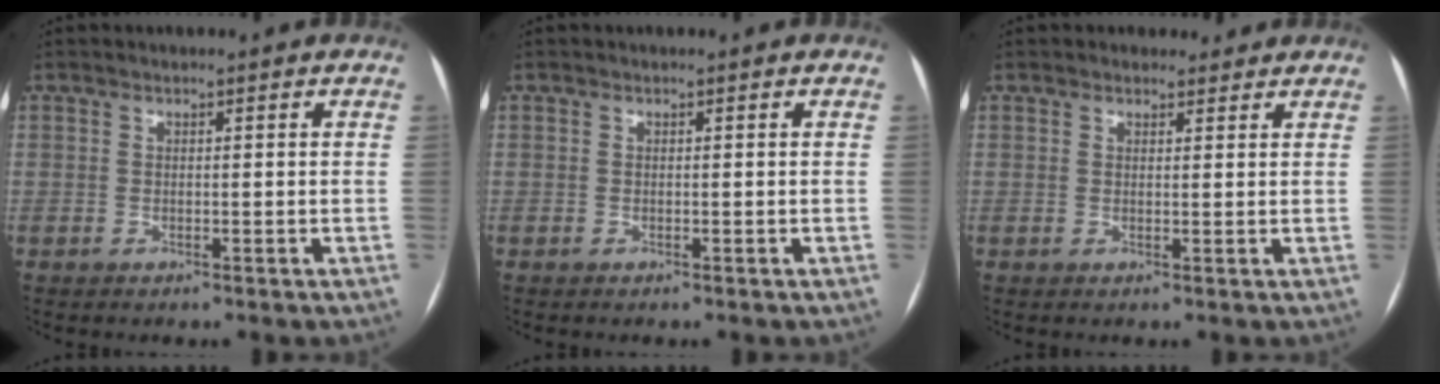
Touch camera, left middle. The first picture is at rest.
{"total": 0.0}
{"total": 2.3, "force": [1.9, 1.2, 0.1], "torque": [0.001, 0.008, 0.023]}